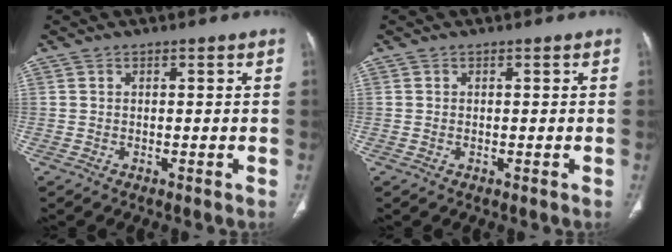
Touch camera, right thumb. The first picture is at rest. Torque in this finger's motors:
{"motor_torque": [0.09, -0.23, -0.16, -0.47, 0.00]}